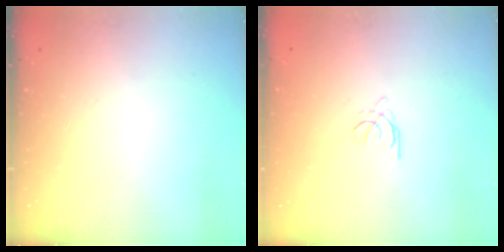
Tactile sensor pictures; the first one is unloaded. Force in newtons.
{"total": 1.2, "press": 1.1, "slide": 0.4}